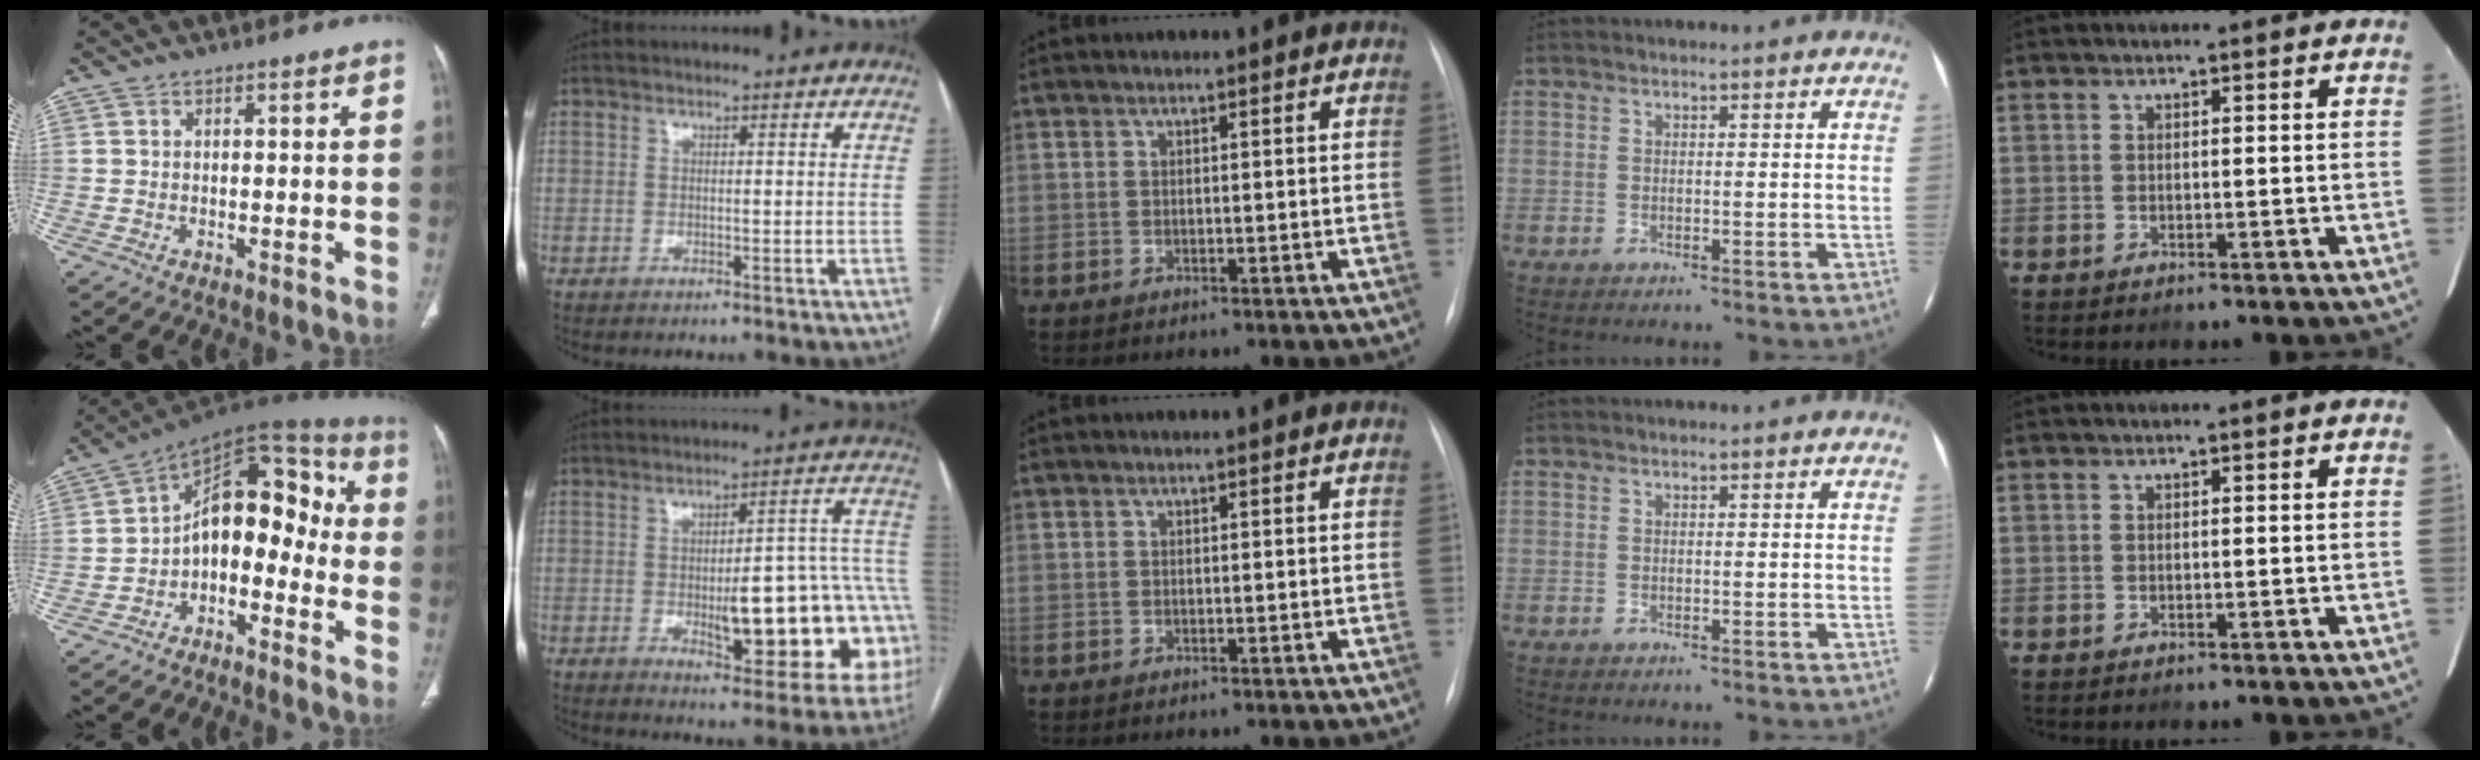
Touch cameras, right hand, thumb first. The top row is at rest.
{"thumb": {"total": 15.0, "force": [-3.1, 9.2, 11.4], "torque": [-0.130, 0.084, -0.061]}, "index": {"total": 20.6, "force": [-4.1, 5.7, 19.4], "torque": [-0.157, 0.034, -0.034]}}